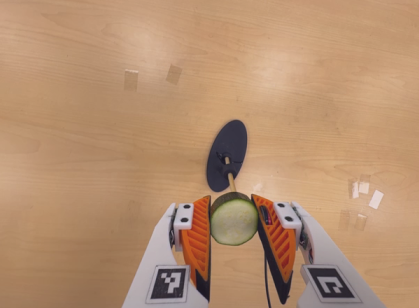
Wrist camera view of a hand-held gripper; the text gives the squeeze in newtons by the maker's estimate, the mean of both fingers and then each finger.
{"total": 11.4, "left": 10.6, "right": 12.2}